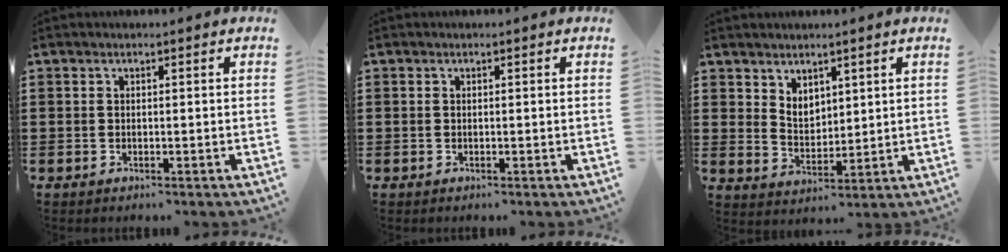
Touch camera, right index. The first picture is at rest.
{"total": 0.0}
{"total": 3.8, "force": [2.9, 2.3, 0.8], "torque": [-0.027, 0.002, 0.055]}